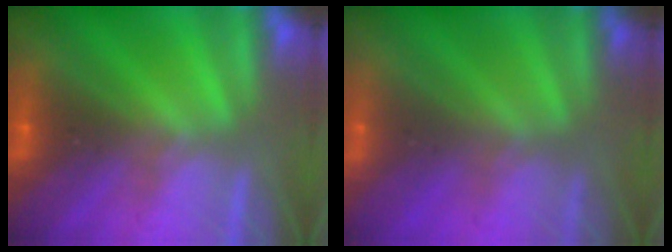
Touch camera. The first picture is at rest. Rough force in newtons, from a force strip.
{"total": 2.9}